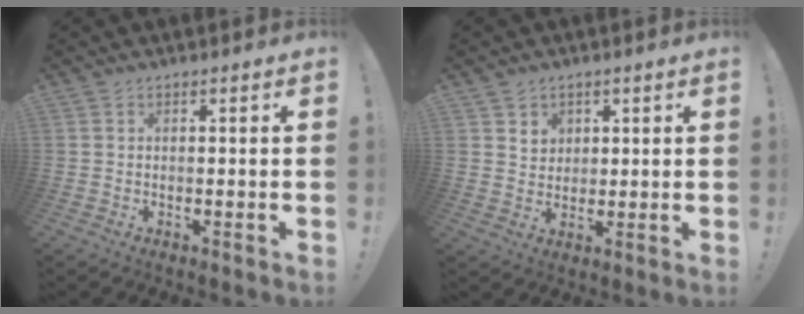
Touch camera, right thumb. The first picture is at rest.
{"total": 4.5, "force": [2.7, 3.5, 0.6], "torque": [0.005, -0.018, 0.046]}